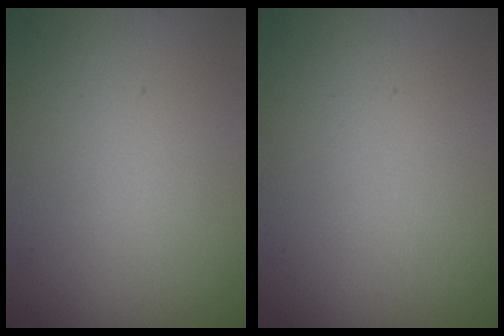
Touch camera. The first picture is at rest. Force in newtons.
{"total": 0.0}